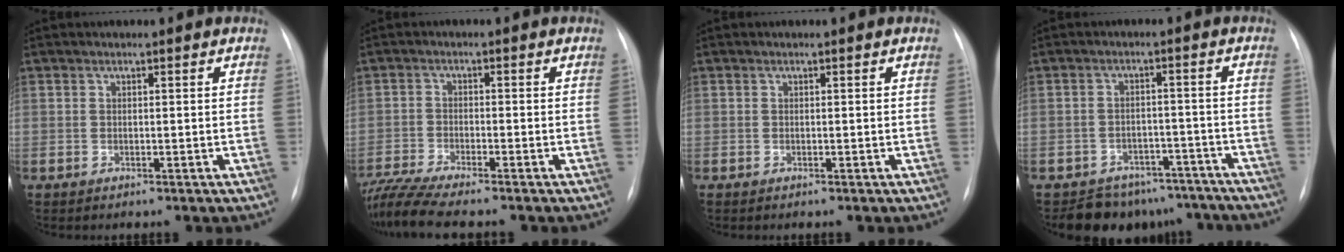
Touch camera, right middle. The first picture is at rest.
{"total": 8.0, "force": [-7.1, -0.9, 3.6], "torque": [-0.066, -0.020, -0.124]}
{"total": 0.0}
{"total": 10.0, "force": [-8.4, 5.3, 0.9], "torque": [0.012, 0.024, -0.102]}